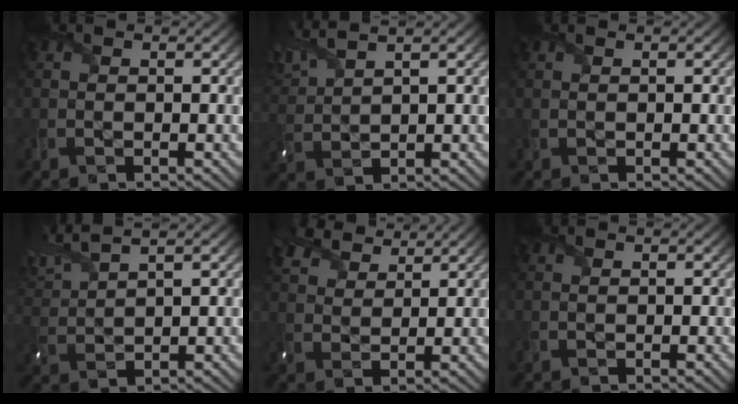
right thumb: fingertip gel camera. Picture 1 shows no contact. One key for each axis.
{"total": 5.6, "fx": 4.2, "fy": 1.2, "fz": 3.5, "tx": -0.094, "ty": 0.024, "tz": 0.089}
{"total": 0.0}
{"total": 6.1, "fx": 4.8, "fy": 1.2, "fz": 3.6, "tx": -0.092, "ty": 0.027, "tz": 0.100}
{"total": 6.2, "fx": 4.9, "fy": 2.7, "fz": 2.5, "tx": -0.070, "ty": 0.015, "tz": 0.094}
{"total": 0.0}